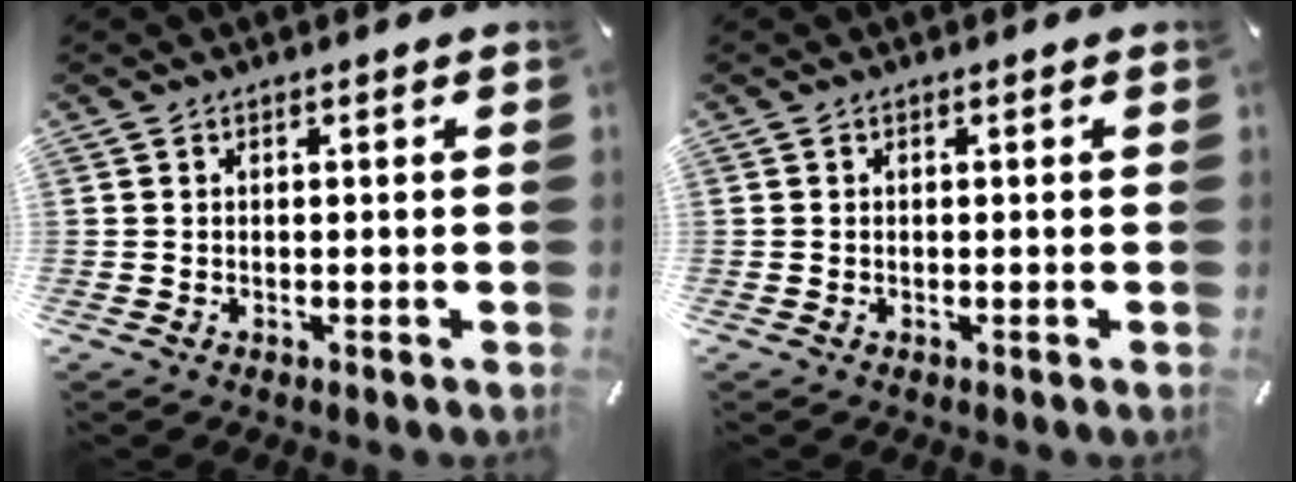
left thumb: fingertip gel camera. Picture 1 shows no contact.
{"total": 0.0}